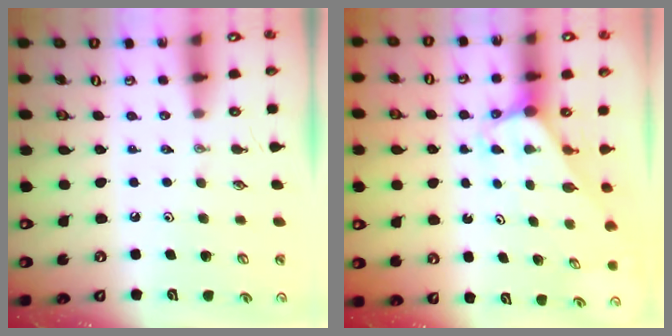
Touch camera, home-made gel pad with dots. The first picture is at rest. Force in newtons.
{"total": 2.9, "press": 2.9, "slide": 0.2}